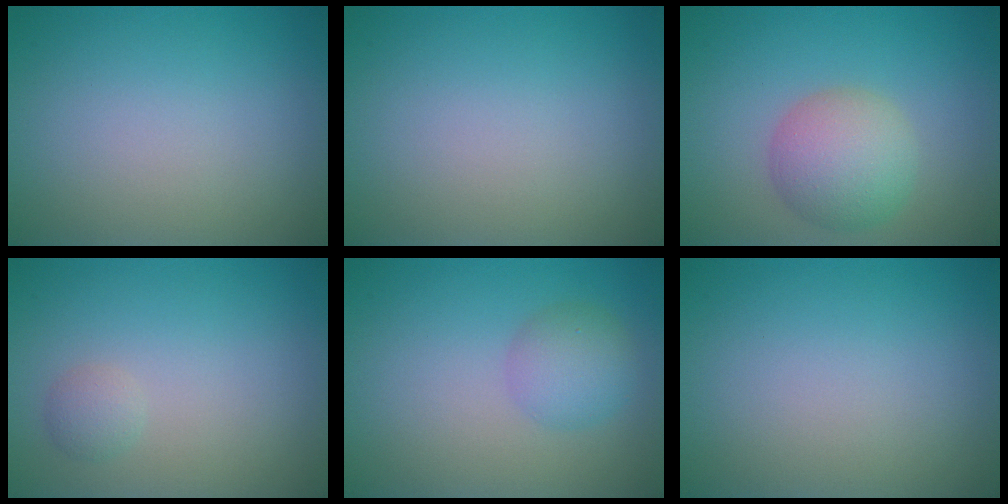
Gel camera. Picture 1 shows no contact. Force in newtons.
{"total": 0.0}
{"total": 4.7, "press": 4.7, "slide": 0.2}
{"total": 1.1, "press": 1.1, "slide": 0.0}
{"total": 2.8, "press": 2.8, "slide": 0.0}
{"total": 0.0}